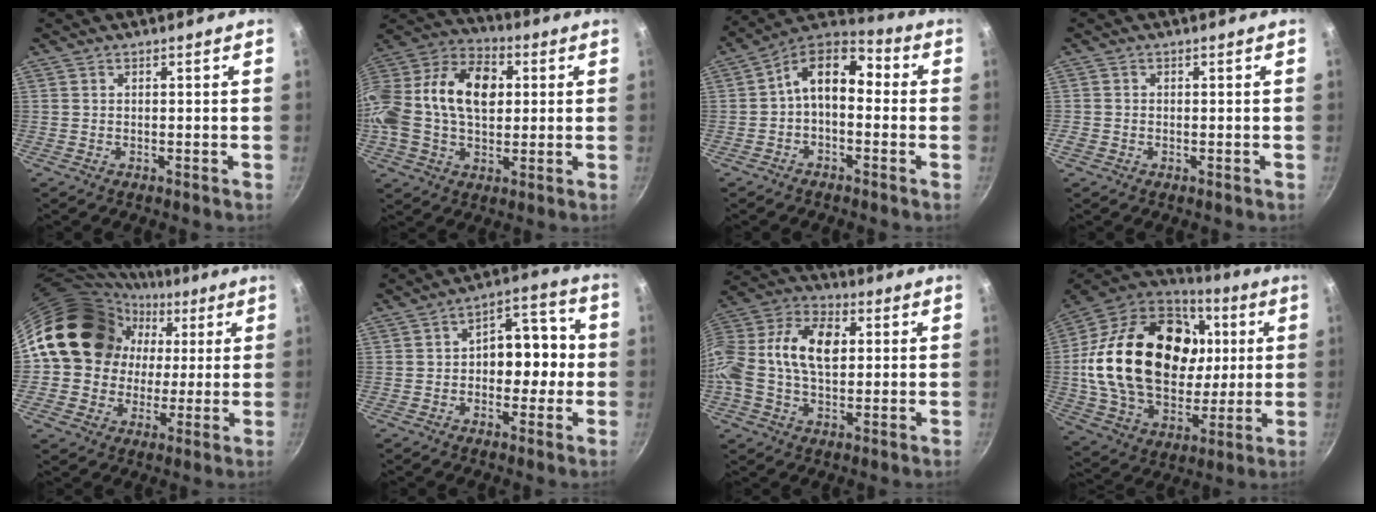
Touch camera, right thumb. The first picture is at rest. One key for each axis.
{"total": 22.8, "fx": 2.7, "fy": 15.4, "fz": 16.6, "tx": -0.309, "ty": 0.039, "tz": 0.031}
{"total": 11.5, "fx": 0.0, "fy": 7.3, "fz": 8.8, "tx": -0.127, "ty": 0.045, "tz": -0.021}
{"total": 1.0, "fx": -0.4, "fy": 0.8, "fz": 0.4, "tx": -0.009, "ty": 0.000, "tz": -0.008}
{"total": 18.7, "fx": 3.2, "fy": 16.2, "fz": 8.7, "tx": -0.125, "ty": 0.033, "tz": 0.052}
{"total": 10.9, "fx": -0.6, "fy": 7.4, "fz": 7.9, "tx": -0.047, "ty": 0.043, "tz": -0.018}
{"total": 18.3, "fx": 1.8, "fy": 11.7, "fz": 13.9, "tx": -0.266, "ty": 0.034, "tz": 0.014}
{"total": 33.6, "fx": 5.2, "fy": 22.9, "fz": 24.0, "tx": -0.416, "ty": 0.012, "tz": 0.096}